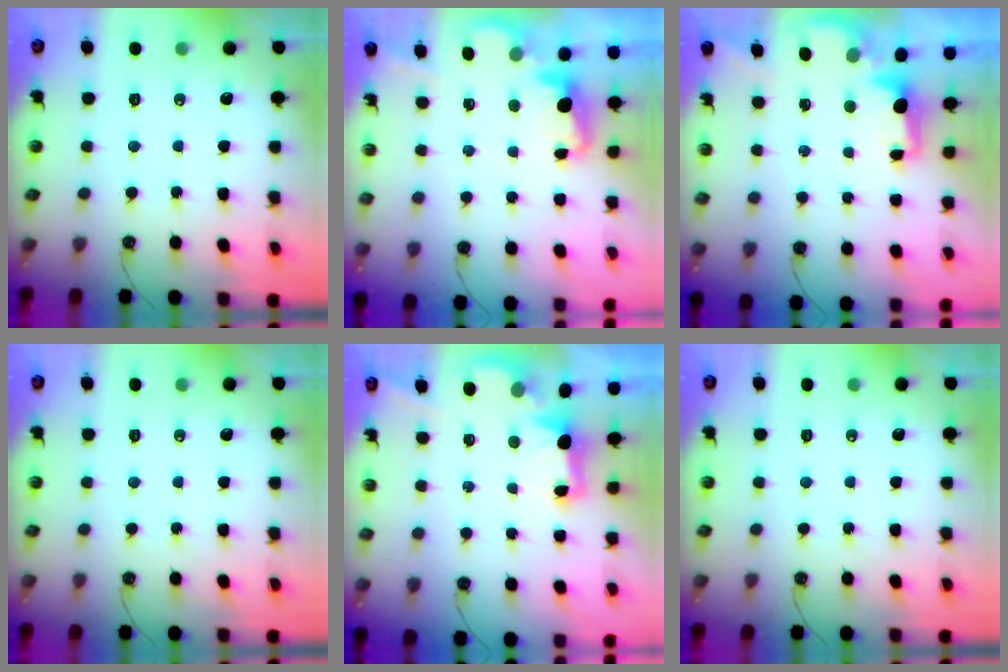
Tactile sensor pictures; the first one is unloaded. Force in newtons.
{"total": 2.0, "press": 1.9, "slide": 0.5}
{"total": 1.9, "press": 1.7, "slide": 0.8}
{"total": 0.0}
{"total": 2.4, "press": 2.2, "slide": 0.8}
{"total": 0.0}